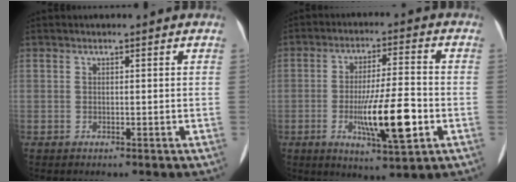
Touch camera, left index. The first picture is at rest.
{"total": 11.1, "force": [-3.2, 1.7, 10.5], "torque": [-0.187, -0.010, -0.050]}